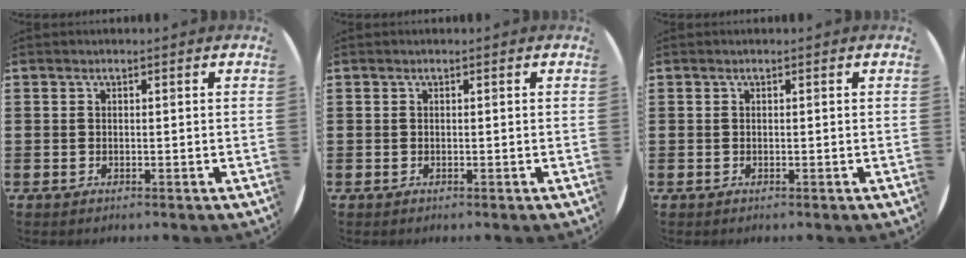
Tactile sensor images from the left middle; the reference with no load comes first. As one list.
[{"total": 0.0}, {"total": 0.0}]